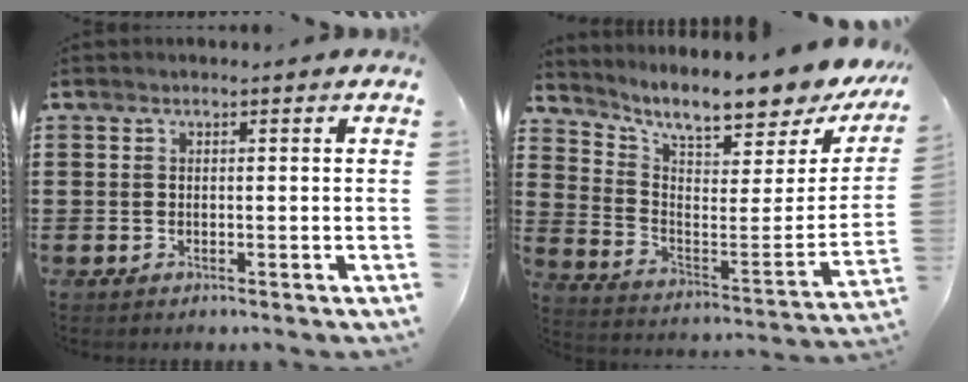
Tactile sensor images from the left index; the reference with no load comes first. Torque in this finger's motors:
{"motor_torque": [1.32, -0.82, 0.45, 0.21]}